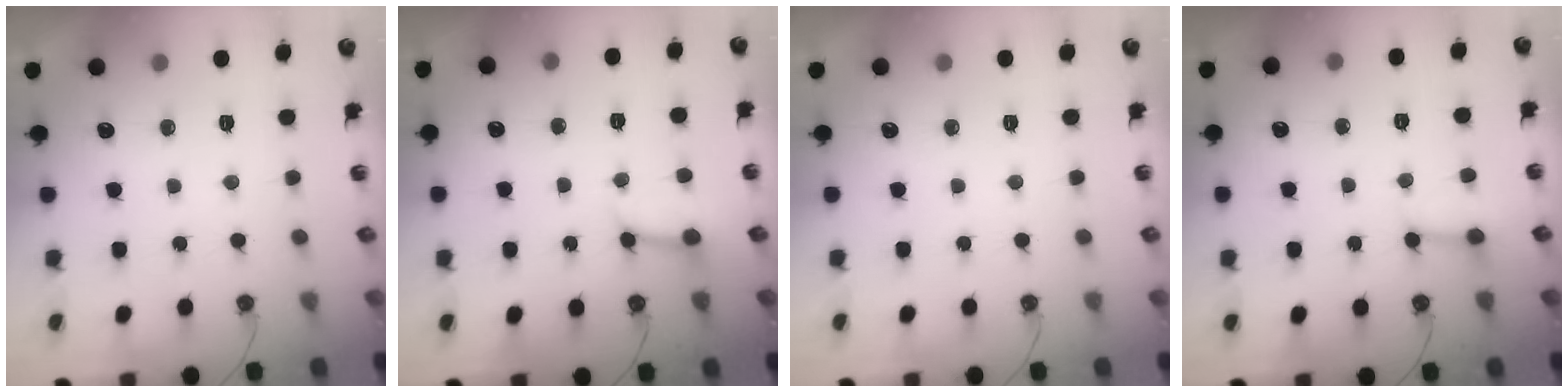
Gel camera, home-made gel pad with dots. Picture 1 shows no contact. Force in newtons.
{"total": 4.1, "press": 4.1, "slide": 0.5}
{"total": 0.0}
{"total": 3.0, "press": 3.0, "slide": 0.3}